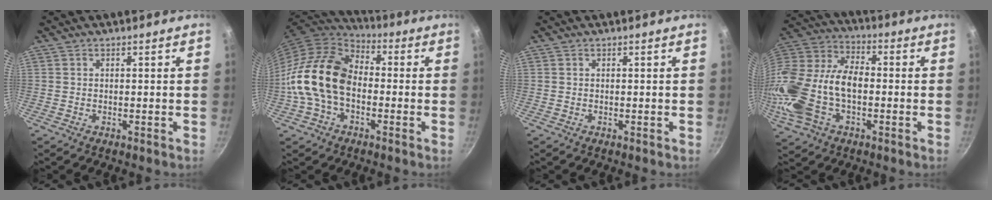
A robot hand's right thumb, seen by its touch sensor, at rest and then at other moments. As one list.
[{"total": 16.7, "force": [-1.9, 11.4, 12.0], "torque": [-0.201, 0.038, -0.051]}, {"total": 0.0}, {"total": 23.2, "force": [-3.8, 14.3, 17.9], "torque": [-0.369, 0.037, -0.081]}]